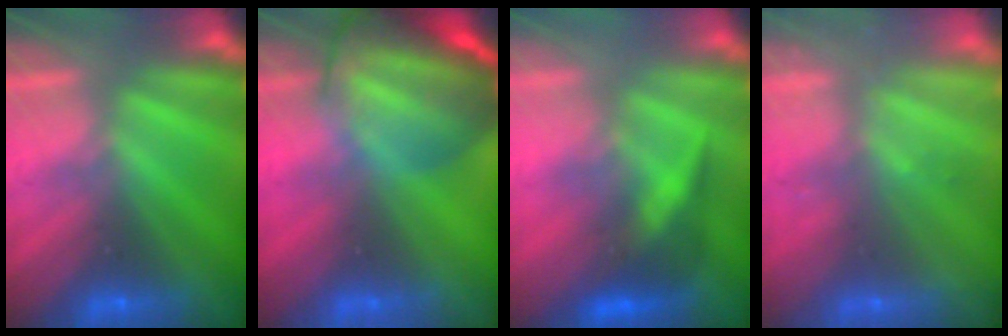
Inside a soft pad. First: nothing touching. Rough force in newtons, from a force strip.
{"total": 7.0}
{"total": 2.8}
{"total": 2.3}